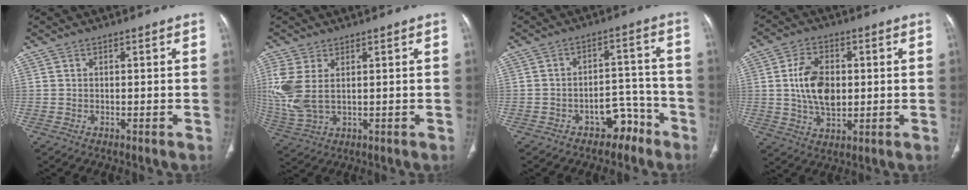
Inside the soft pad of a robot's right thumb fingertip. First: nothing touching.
{"total": 9.1, "force": [1.9, 5.2, 7.3], "torque": [-0.194, -0.001, 0.052]}
{"total": 7.0, "force": [-4.7, 4.5, 2.7], "torque": [-0.007, 0.066, -0.067]}
{"total": 10.6, "force": [0.8, 6.7, 8.1], "torque": [-0.133, -0.002, 0.020]}